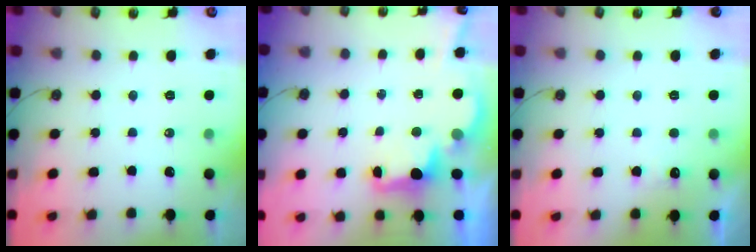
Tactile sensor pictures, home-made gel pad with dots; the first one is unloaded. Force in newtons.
{"total": 2.7, "press": 2.6, "slide": 0.8}
{"total": 4.8, "press": 4.7, "slide": 1.1}